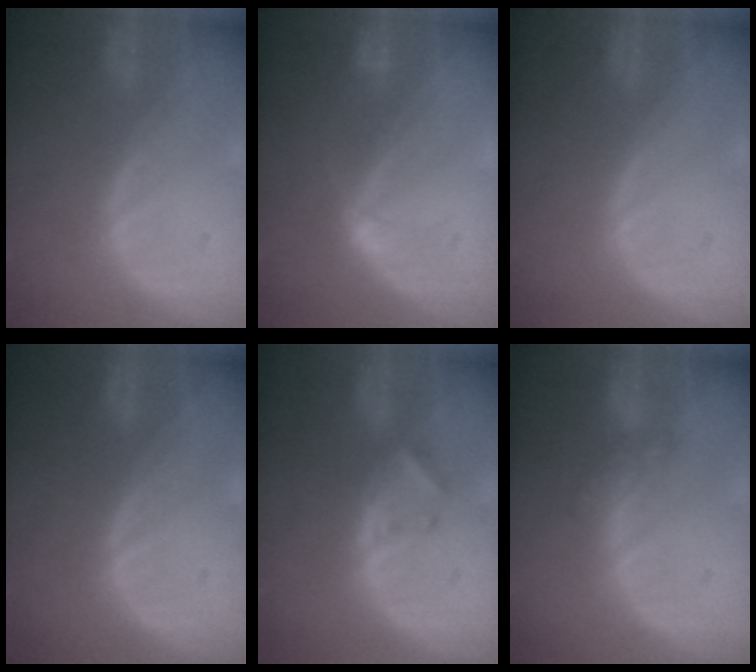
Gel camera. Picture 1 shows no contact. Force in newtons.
{"total": 2.5, "press": 2.5, "slide": 0.1}
{"total": 0.0}
{"total": 0.0}
{"total": 2.8, "press": 2.7, "slide": 0.4}
{"total": 4.1, "press": 4.1, "slide": 0.4}